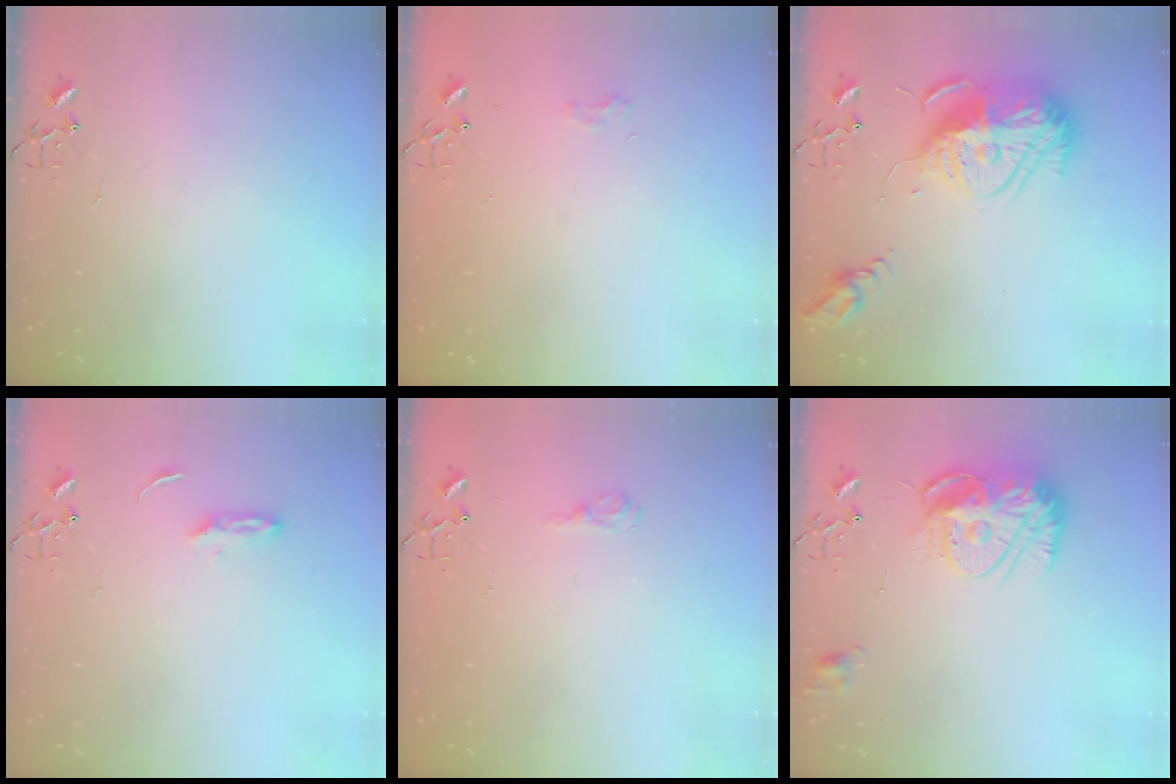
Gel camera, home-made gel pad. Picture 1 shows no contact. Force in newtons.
{"total": 5.5, "press": 5.4, "slide": 0.7}
{"total": 18.8, "press": 18.7, "slide": 1.9}
{"total": 3.1, "press": 3.0, "slide": 0.4}
{"total": 8.0, "press": 7.9, "slide": 1.0}
{"total": 16.7, "press": 16.6, "slide": 1.5}